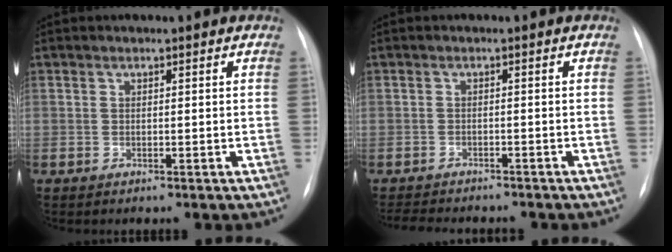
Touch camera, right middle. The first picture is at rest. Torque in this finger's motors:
{"motor_torque": [0.26, -0.41, 0.00, 0.01]}